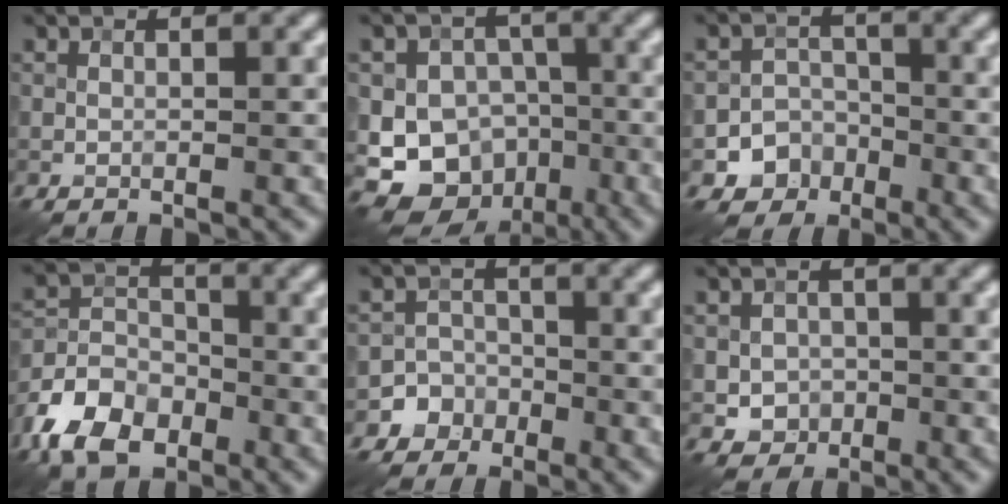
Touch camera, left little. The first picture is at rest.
{"total": 11.2, "force": [-4.0, 9.6, 4.0], "torque": [-0.052, -0.016, -0.084]}
{"total": 4.0, "force": [-2.1, 3.3, 0.6], "torque": [0.018, 0.004, -0.044]}
{"total": 7.0, "force": [-4.2, 4.4, 3.5], "torque": [-0.073, 0.000, -0.093]}
{"total": 3.4, "force": [-1.8, 2.9, 0.0], "torque": [0.038, 0.004, -0.042]}
{"total": 2.4, "force": [-0.5, 2.2, 0.8], "torque": [-0.007, -0.002, -0.012]}